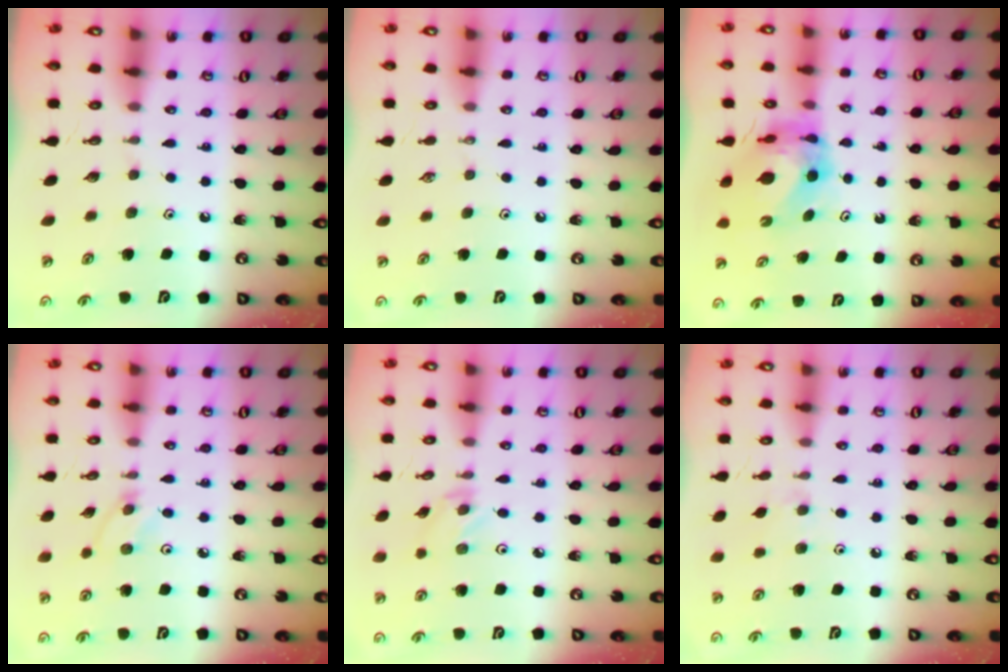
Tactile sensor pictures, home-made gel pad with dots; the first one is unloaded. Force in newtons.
{"total": 0.0}
{"total": 7.3, "press": 7.2, "slide": 0.7}
{"total": 3.8, "press": 3.8, "slide": 0.4}
{"total": 0.9, "press": 0.9, "slide": 0.2}
{"total": 3.8, "press": 3.7, "slide": 0.8}